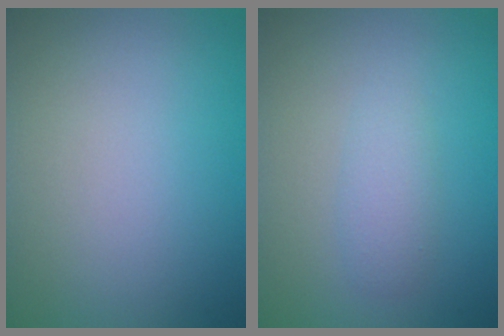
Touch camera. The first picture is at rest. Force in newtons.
{"total": 1.7, "press": 1.7, "slide": 0.1}